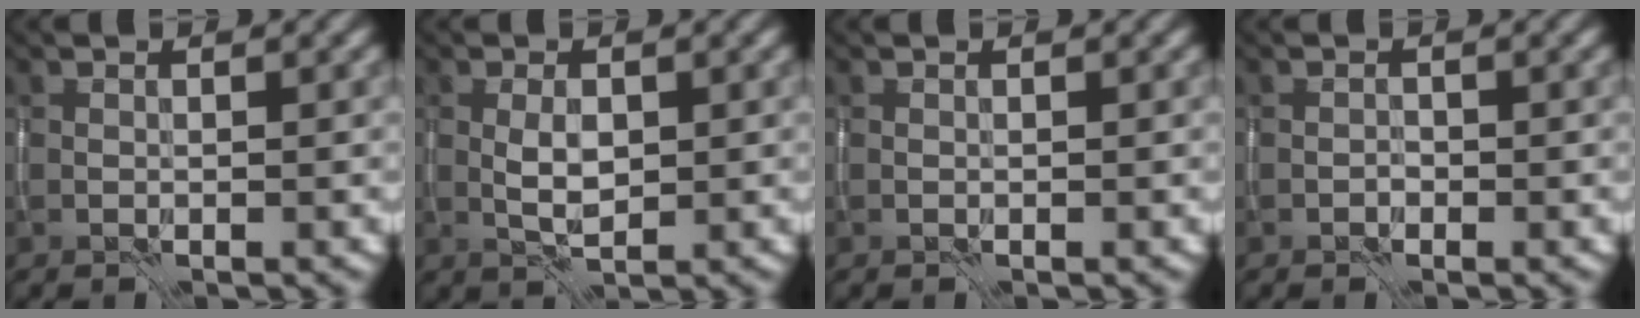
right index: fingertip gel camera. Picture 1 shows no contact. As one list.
[{"total": 2.3, "force": [0.0, 1.2, 2.0], "torque": [-0.040, -0.001, 0.002]}, {"total": 0.0}, {"total": 0.8, "force": [-0.6, 0.6, 0.2], "torque": [-0.002, 0.000, -0.010]}]